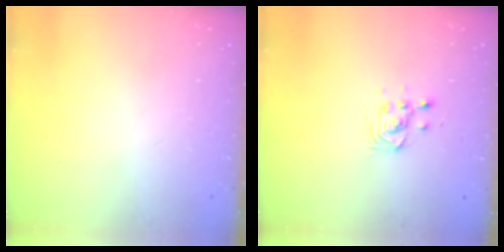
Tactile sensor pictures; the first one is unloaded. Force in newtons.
{"total": 3.6, "press": 3.6, "slide": 0.1}